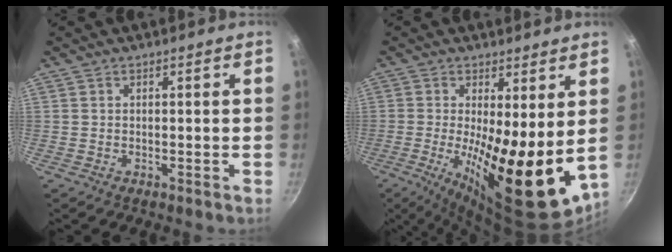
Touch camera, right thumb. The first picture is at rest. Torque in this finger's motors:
{"motor_torque": [0.51, 3.45, 2.12, -0.65, 0.29]}